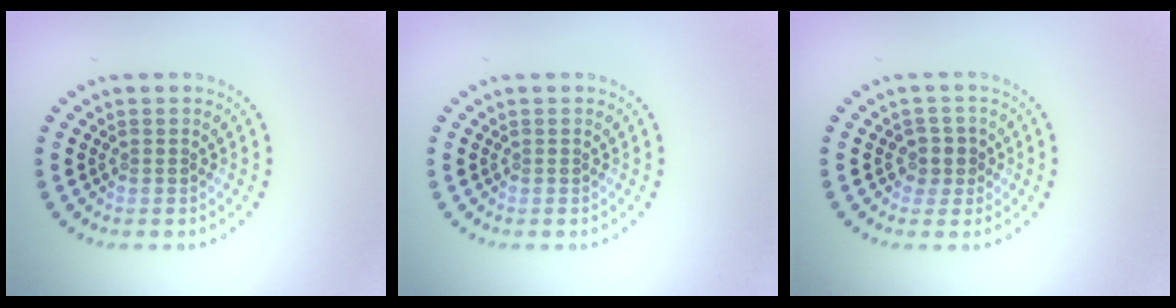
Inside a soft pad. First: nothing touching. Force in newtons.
{"total": 0.0}
{"total": 1.7, "press": 1.4, "slide": 1.0}